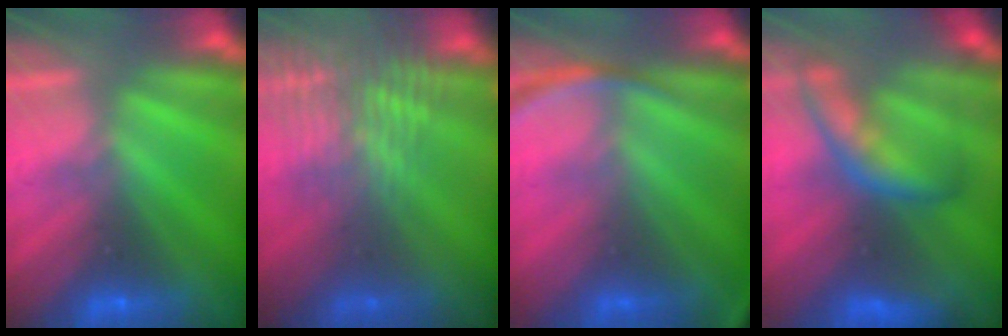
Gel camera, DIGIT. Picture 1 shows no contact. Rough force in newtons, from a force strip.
{"total": 3.9}
{"total": 2.6}
{"total": 6.9}